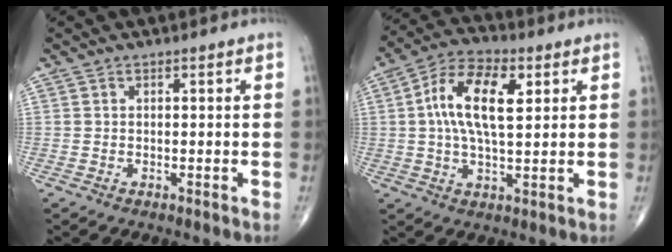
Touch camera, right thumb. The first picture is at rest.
{"total": 13.0, "force": [3.0, 6.1, 11.0], "torque": [-0.202, 0.011, 0.048]}